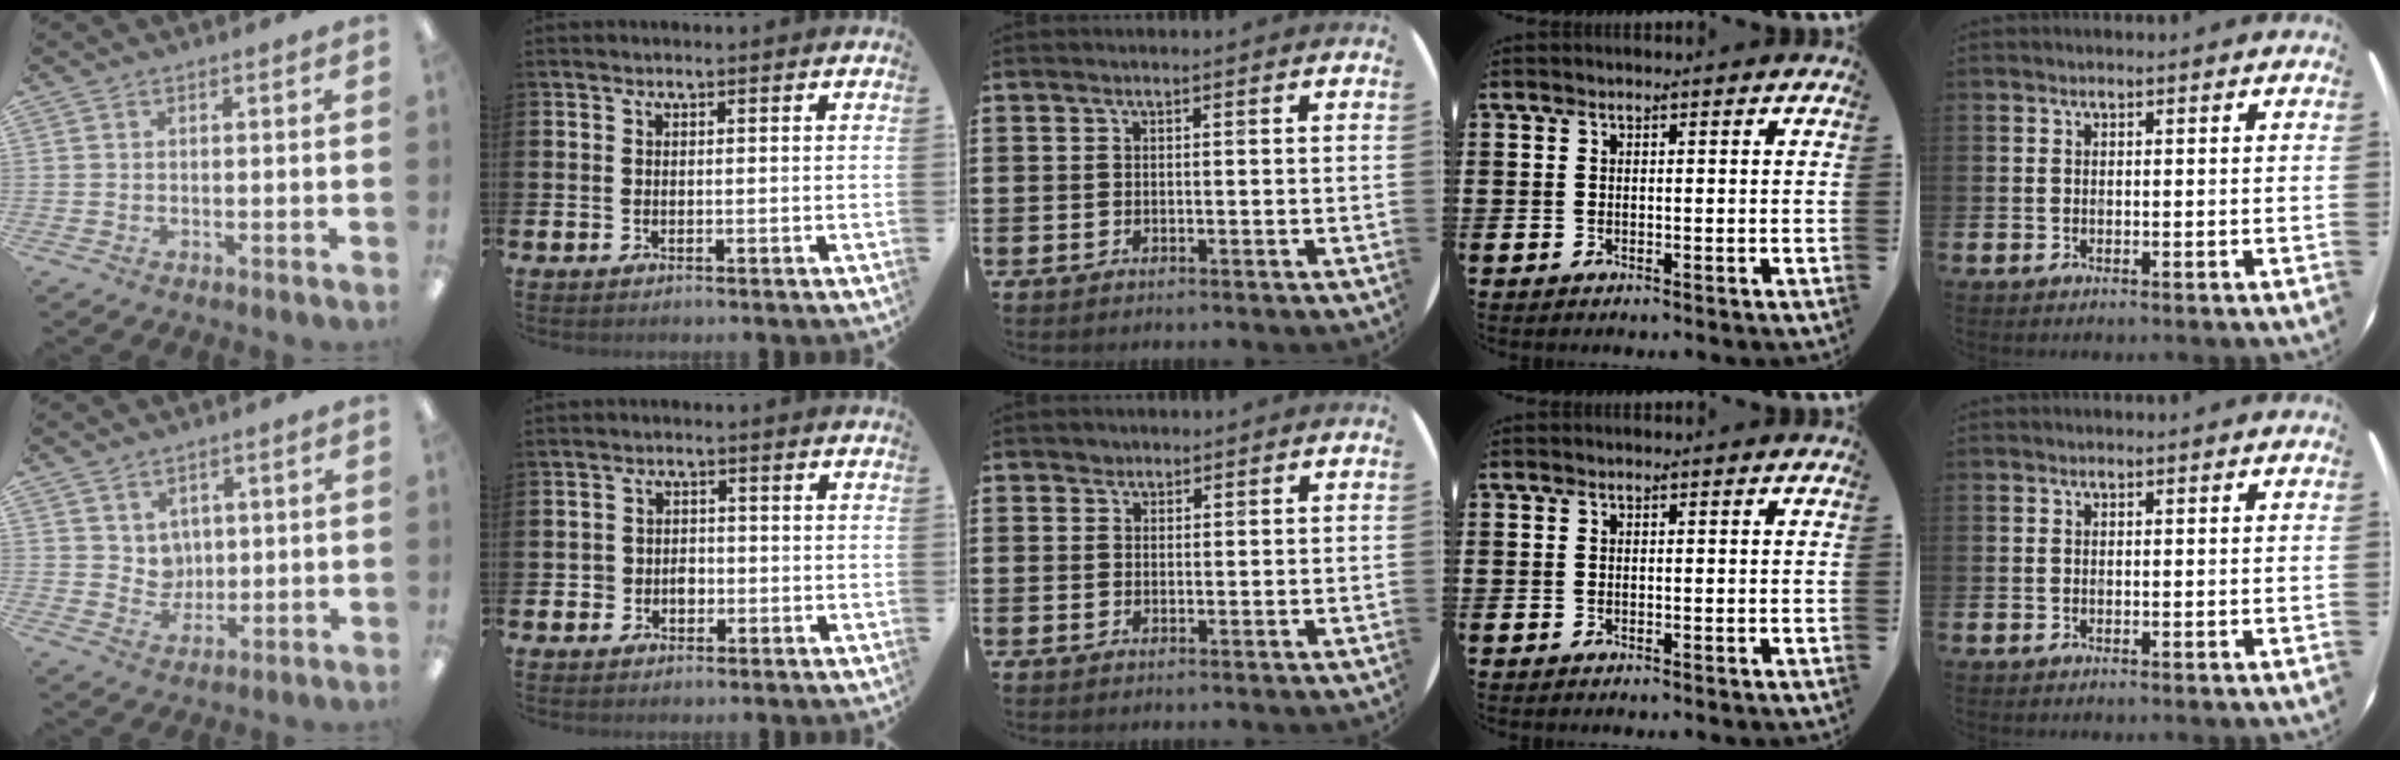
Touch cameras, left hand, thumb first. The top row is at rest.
{"thumb": {"total": 4.6, "force": [3.0, 3.5, 0.0], "torque": [-0.001, -0.018, 0.055]}, "index": {"total": 2.4, "force": [-0.9, 2.1, 0.5], "torque": [-0.004, 0.001, -0.025]}, "middle": {"total": 1.1, "force": [0.9, 0.6, -0.1], "torque": [0.000, 0.002, 0.019]}}